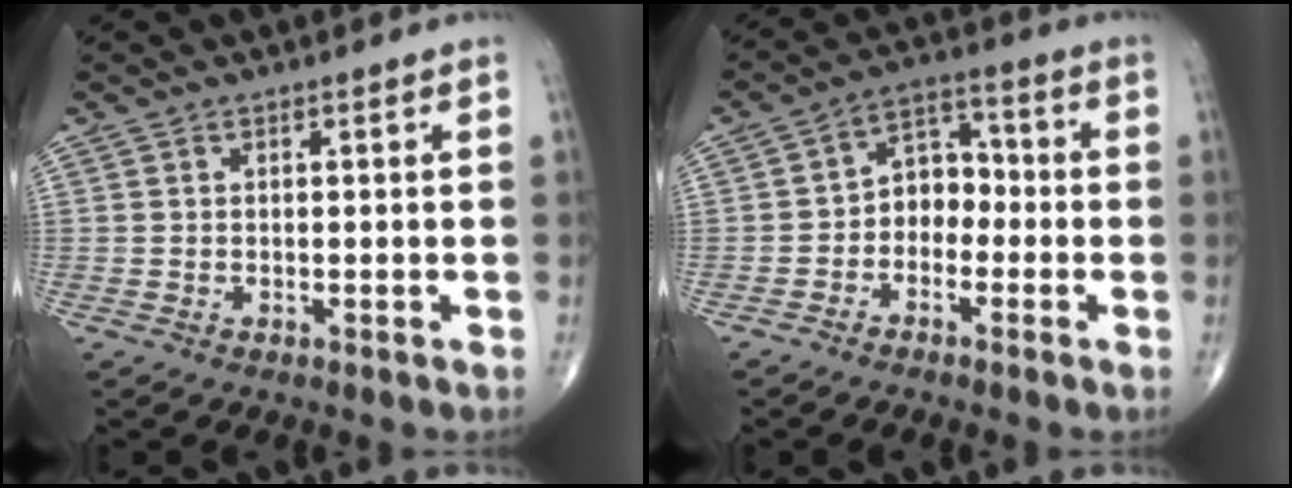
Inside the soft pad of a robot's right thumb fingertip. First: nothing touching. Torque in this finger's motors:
{"motor_torque": [-0.28, 0.06, 0.19, 0.03, 0.08]}